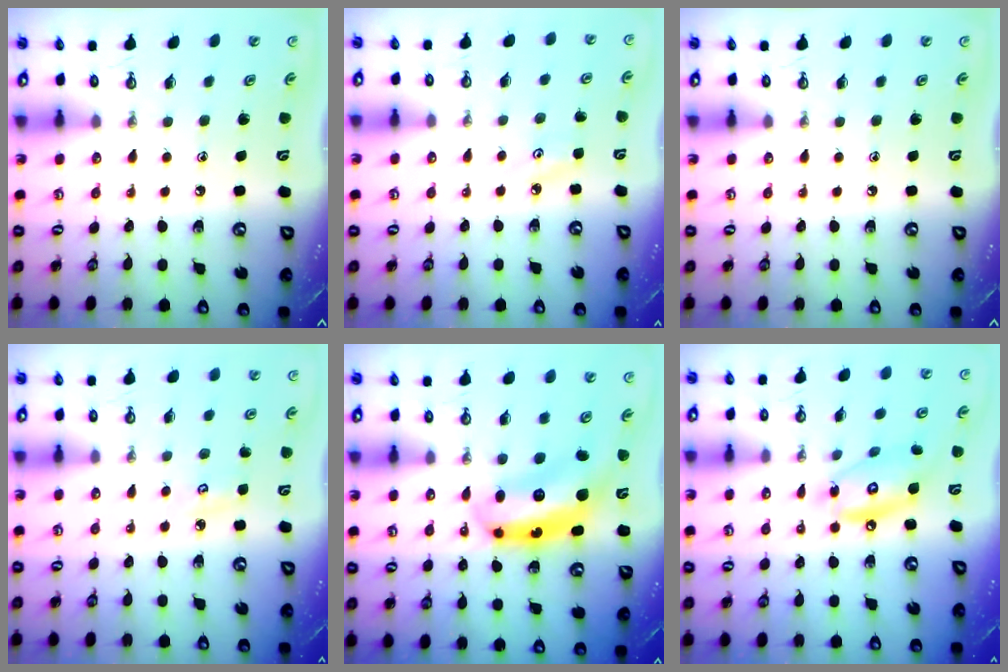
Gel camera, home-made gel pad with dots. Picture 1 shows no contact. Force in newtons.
{"total": 4.1, "press": 4.1, "slide": 0.5}
{"total": 0.0}
{"total": 3.4, "press": 3.4, "slide": 0.3}
{"total": 9.1, "press": 9.0, "slide": 0.8}
{"total": 12.5, "press": 12.5, "slide": 0.9}